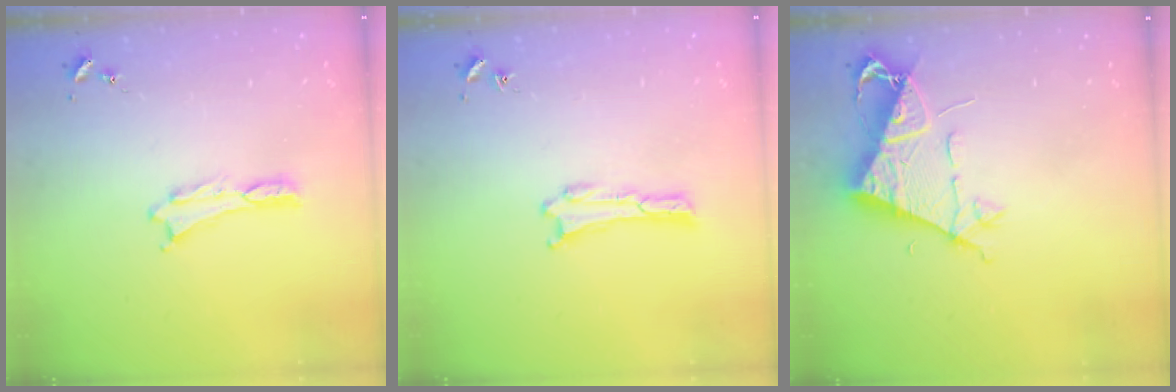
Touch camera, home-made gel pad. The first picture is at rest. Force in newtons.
{"total": 0.0}
{"total": 7.9, "press": 7.8, "slide": 0.9}